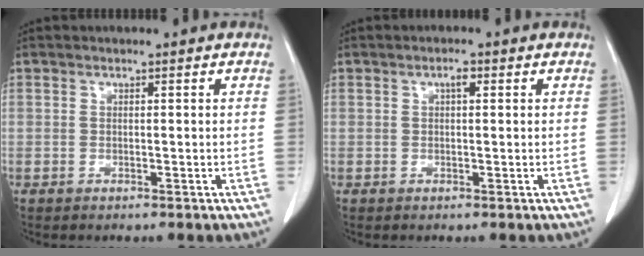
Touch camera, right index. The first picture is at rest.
{"total": 1.3, "force": [0.4, 0.4, 1.1], "torque": [-0.019, 0.004, 0.005]}